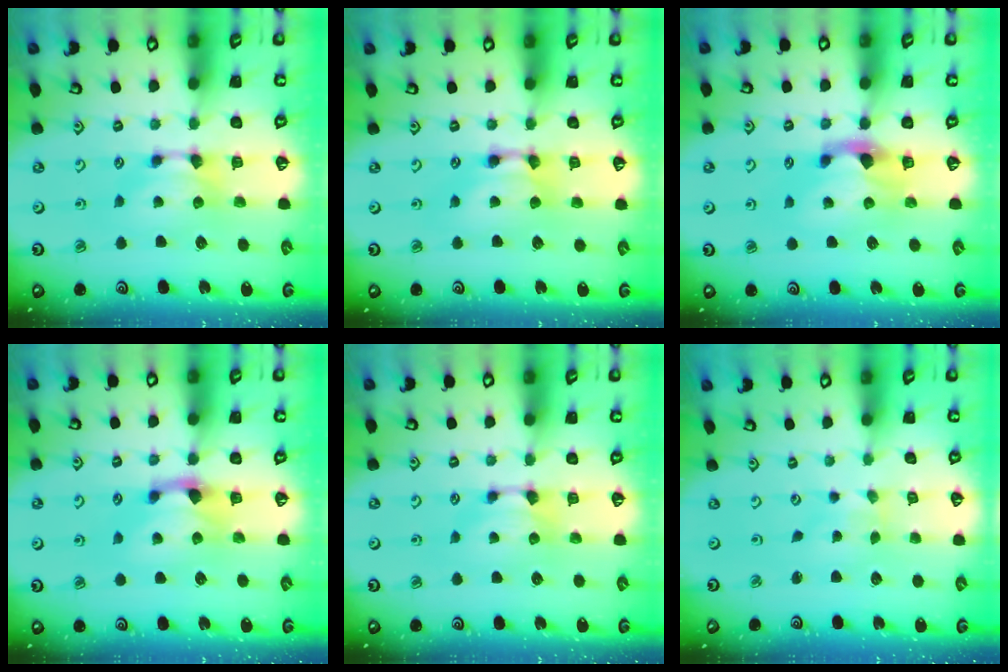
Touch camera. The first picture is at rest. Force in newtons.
{"total": 2.0, "press": 2.0, "slide": 0.1}
{"total": 2.2, "press": 1.9, "slide": 1.2}
{"total": 1.3, "press": 0.5, "slide": 1.2}
{"total": 0.0}
{"total": 3.0, "press": 2.9, "slide": 0.8}